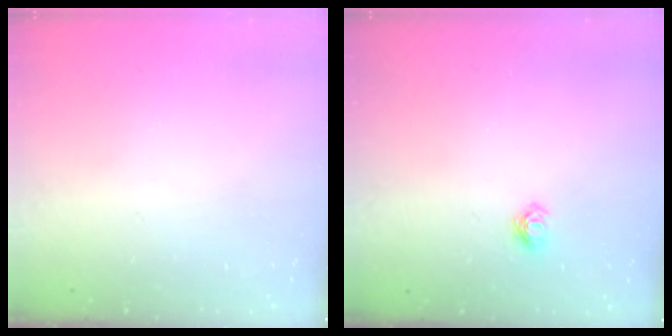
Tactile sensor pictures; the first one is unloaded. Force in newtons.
{"total": 4.9, "press": 4.8, "slide": 0.6}